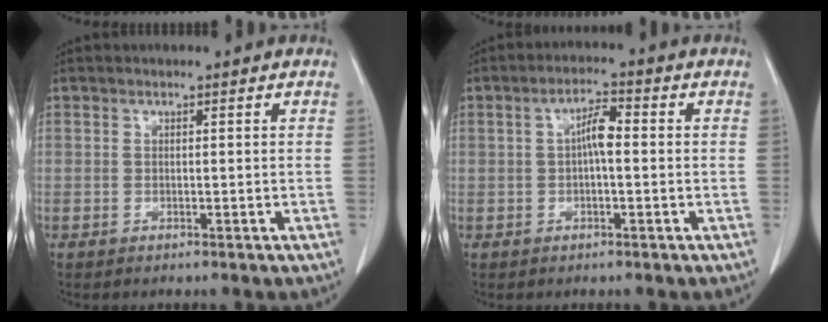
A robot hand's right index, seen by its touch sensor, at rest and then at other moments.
{"total": 3.9, "force": [0.2, 1.0, 3.8], "torque": [-0.067, 0.012, 0.001]}